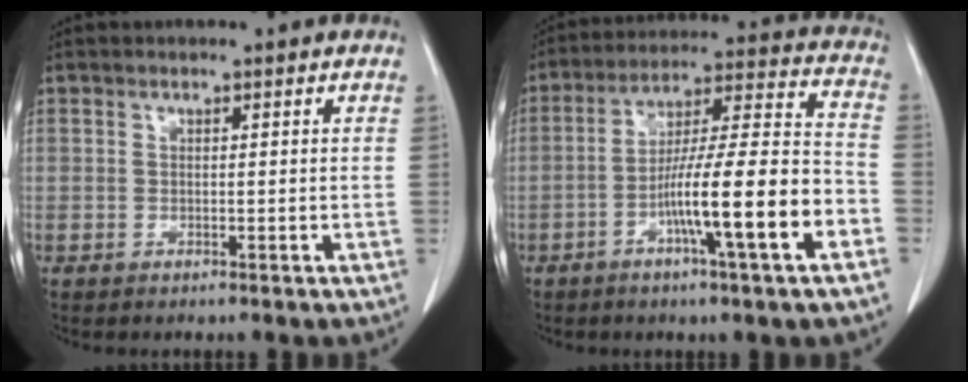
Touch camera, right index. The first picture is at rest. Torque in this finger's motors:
{"motor_torque": [1.42, -0.72, 1.02, 0.21]}